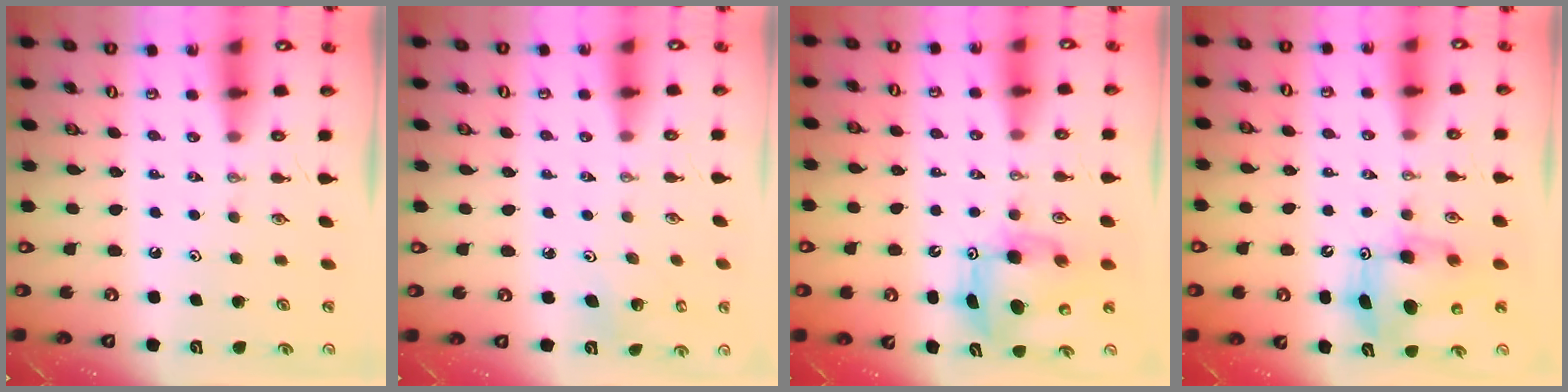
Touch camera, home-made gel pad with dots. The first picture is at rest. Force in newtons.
{"total": 3.5, "press": 3.3, "slide": 0.9}
{"total": 8.3, "press": 8.1, "slide": 1.4}
{"total": 9.5, "press": 9.3, "slide": 1.9}